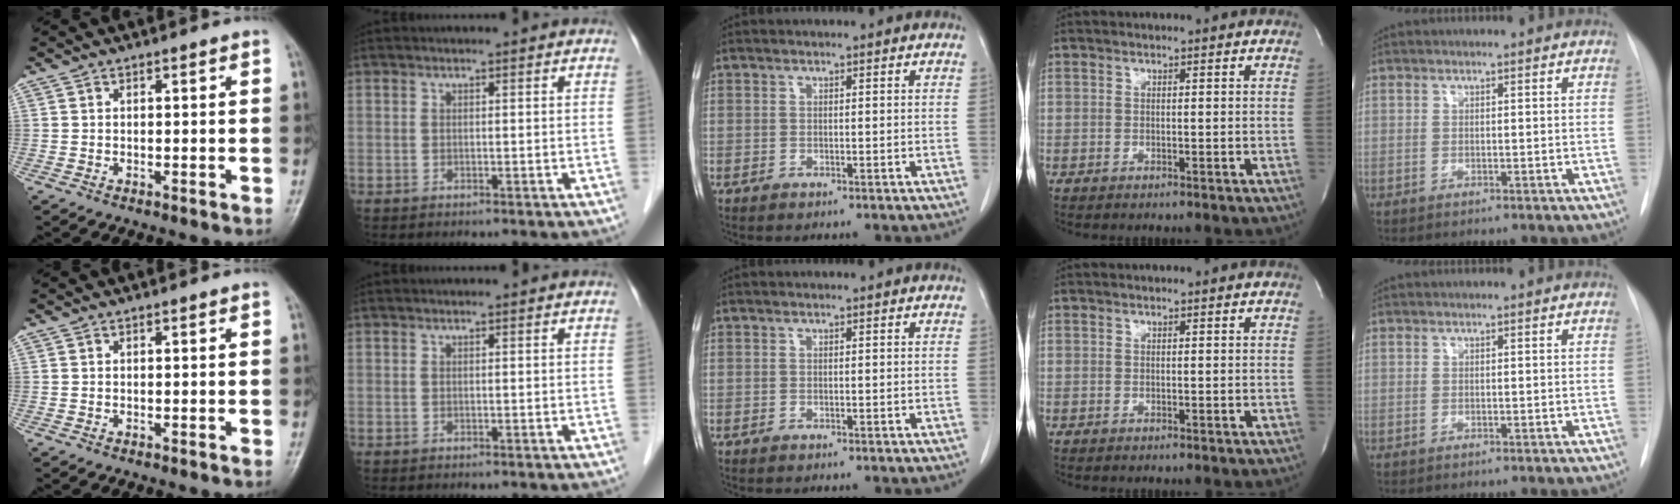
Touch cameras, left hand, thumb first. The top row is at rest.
{}